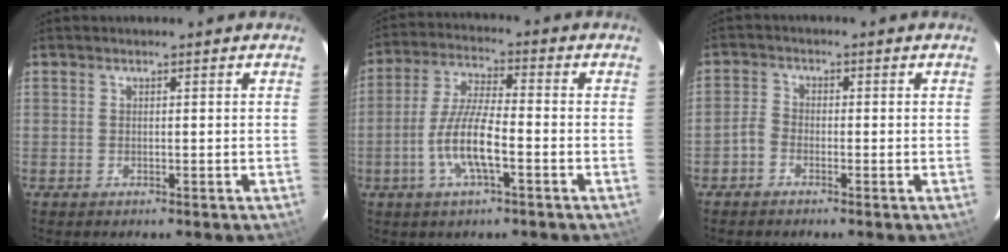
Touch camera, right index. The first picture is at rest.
{"total": 9.6, "force": [-3.5, 2.0, 8.7], "torque": [-0.179, 0.002, -0.068]}
{"total": 2.3, "force": [-1.6, 1.5, 0.8], "torque": [-0.020, 0.007, -0.034]}